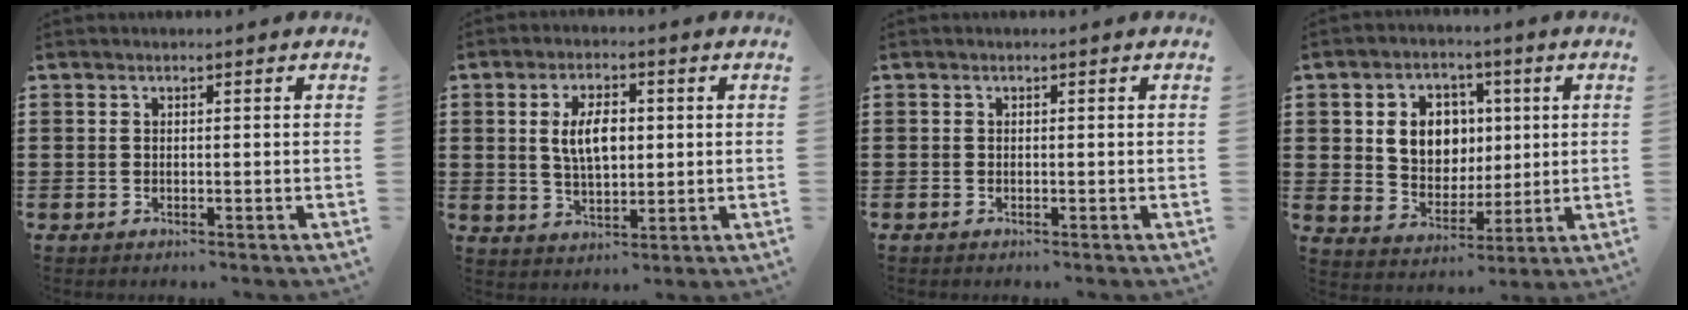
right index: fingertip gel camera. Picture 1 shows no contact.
{"total": 6.3, "force": [0.8, 3.1, 5.4], "torque": [-0.102, 0.002, 0.006]}
{"total": 0.0}
{"total": 7.9, "force": [1.6, 6.6, 3.9], "torque": [-0.089, 0.017, 0.027]}